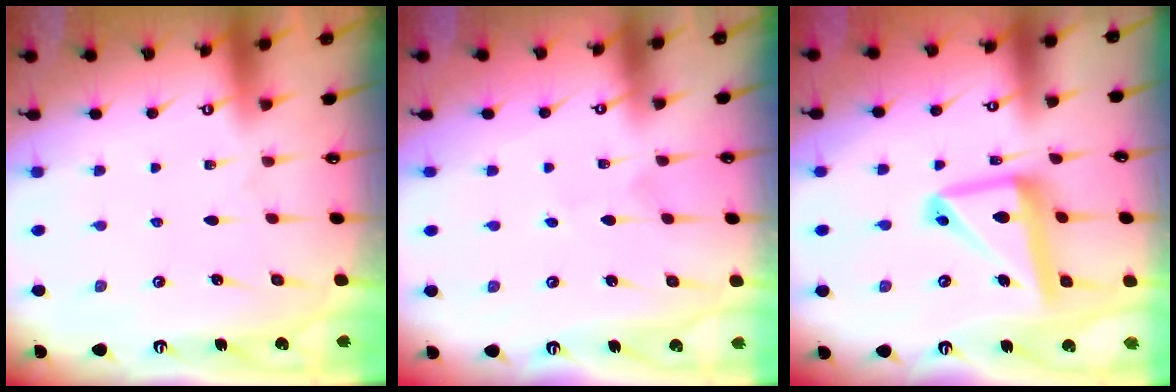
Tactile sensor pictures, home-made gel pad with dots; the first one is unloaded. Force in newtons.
{"total": 1.5, "press": 1.4, "slide": 0.1}
{"total": 15.4, "press": 15.3, "slide": 1.4}